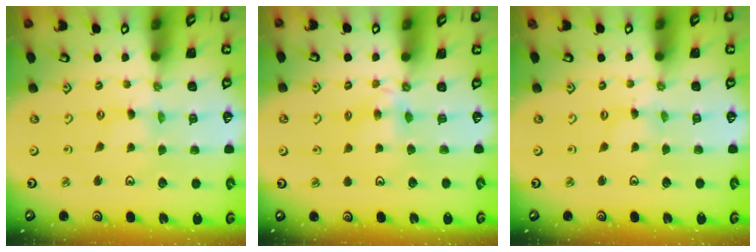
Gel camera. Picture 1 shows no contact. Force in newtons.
{"total": 4.2, "press": 4.2, "slide": 0.6}
{"total": 0.0}